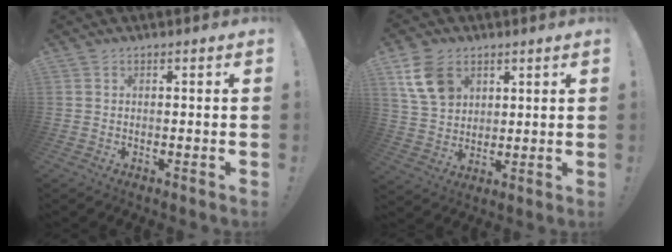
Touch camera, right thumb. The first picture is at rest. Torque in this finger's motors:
{"motor_torque": [0.02, 0.09, 0.28, 0.35, 0.03]}